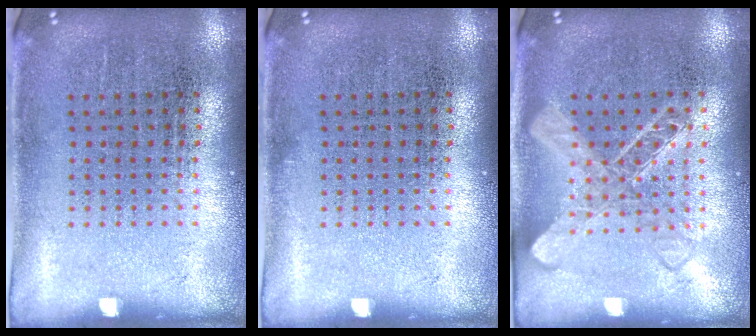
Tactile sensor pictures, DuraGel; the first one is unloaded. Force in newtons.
{"total": 0.0}
{"total": 1.5, "press": 1.5, "slide": 0.3}